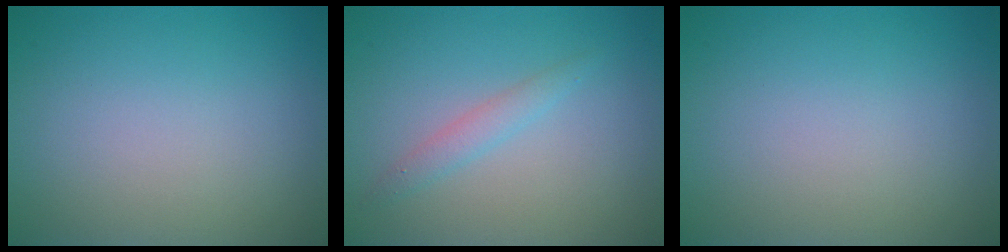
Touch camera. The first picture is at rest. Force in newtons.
{"total": 1.4, "press": 1.4, "slide": 0.1}
{"total": 0.0}